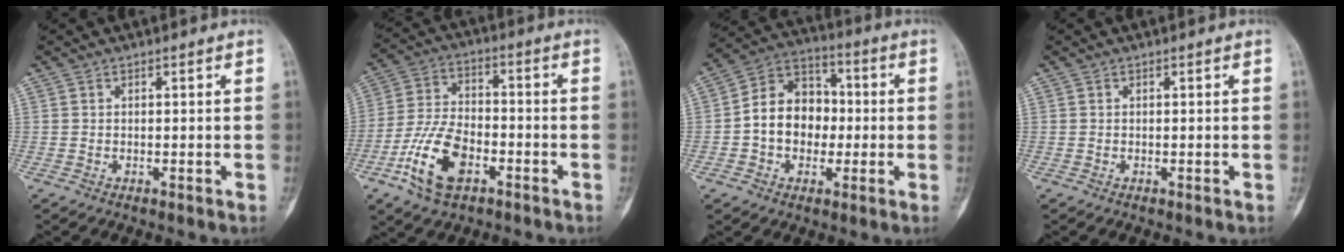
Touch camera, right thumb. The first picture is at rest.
{"total": 12.8, "force": [-5.7, 7.0, 9.1], "torque": [-0.178, 0.026, -0.107]}
{"total": 12.6, "force": [-0.9, 9.9, 7.7], "torque": [-0.086, 0.038, -0.025]}
{"total": 0.0}